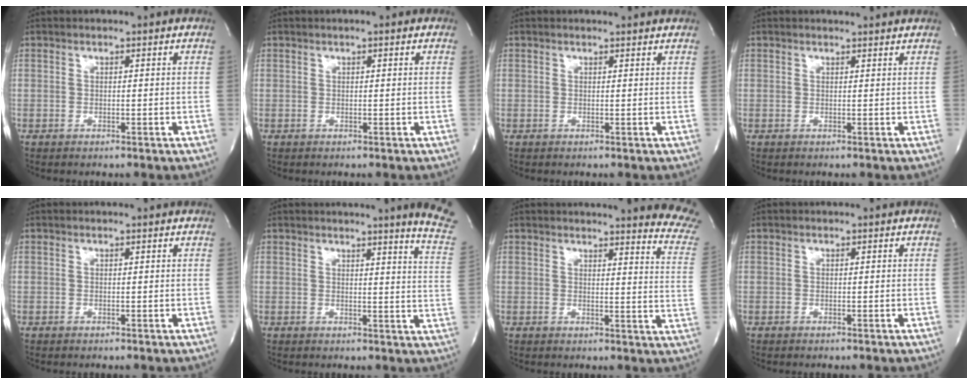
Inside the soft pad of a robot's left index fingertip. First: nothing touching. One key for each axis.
{"total": 1.0, "fx": 0.5, "fy": 0.3, "fz": 0.8, "tx": -0.016, "ty": 0.002, "tz": 0.003}
{"total": 1.7, "fx": 1.7, "fy": 0.0, "fz": 0.2, "tx": -0.011, "ty": -0.001, "tz": 0.016}
{"total": 2.1, "fx": 2.1, "fy": -0.1, "fz": 0.4, "tx": -0.010, "ty": 0.001, "tz": 0.022}
{"total": 0.6, "fx": 0.6, "fy": 0.0, "fz": 0.1, "tx": -0.007, "ty": -0.001, "tz": 0.005}
{"total": 10.4, "fx": 9.5, "fy": -1.4, "fz": 4.2, "tx": -0.041, "ty": -0.089, "tz": 0.080}
{"total": 14.5, "fx": 13.9, "fy": 0.4, "fz": 4.2, "tx": -0.030, "ty": -0.114, "tz": 0.124}
{"total": 0.0}